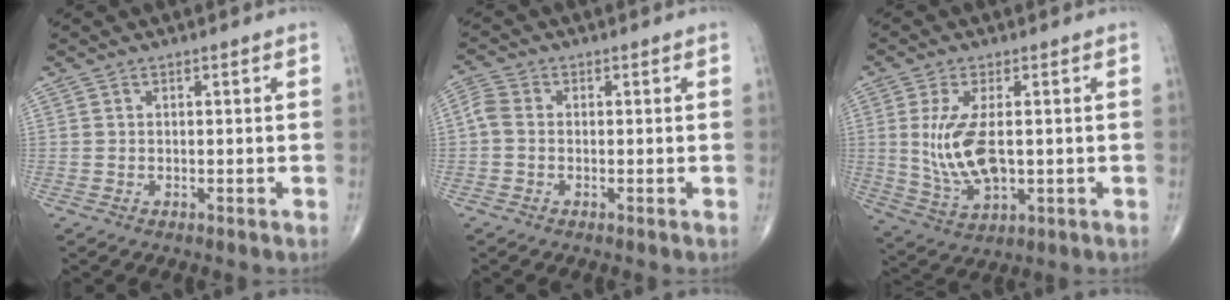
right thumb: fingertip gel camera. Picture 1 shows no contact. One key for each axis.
{"total": 2.8, "fx": -0.4, "fy": 2.0, "fz": 2.0, "tx": -0.046, "ty": 0.007, "tz": -0.019}
{"total": 10.7, "fx": 0.5, "fy": 5.0, "fz": 9.4, "tx": -0.190, "ty": -0.013, "tz": 0.020}